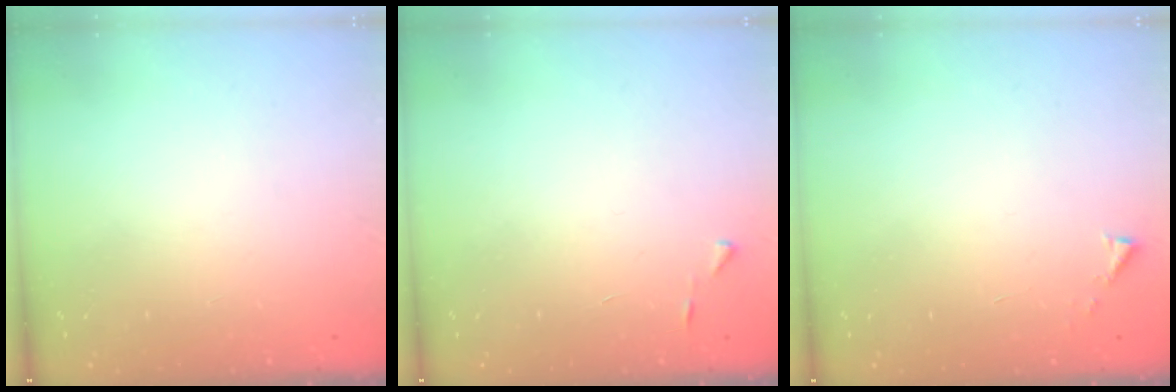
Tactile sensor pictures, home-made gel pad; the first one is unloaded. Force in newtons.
{"total": 2.7, "press": 2.7, "slide": 0.3}
{"total": 2.9, "press": 2.9, "slide": 0.4}